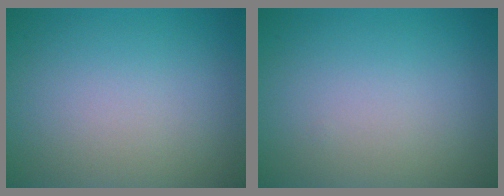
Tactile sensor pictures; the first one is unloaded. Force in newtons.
{"total": 0.0}